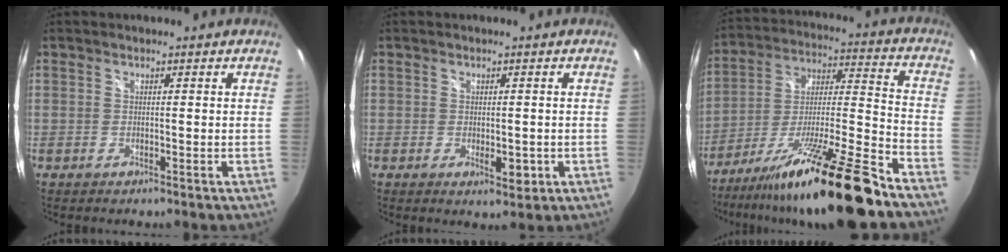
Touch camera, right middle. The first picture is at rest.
{"total": 3.0, "force": [-0.8, 1.7, 2.3], "torque": [-0.035, -0.008, -0.009]}
{"total": 20.6, "force": [-15.4, -0.1, 13.6], "torque": [-0.224, -0.014, -0.256]}